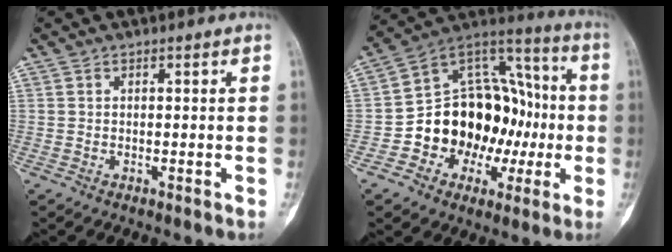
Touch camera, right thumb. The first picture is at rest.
{"total": 21.9, "force": [-3.4, 16.2, 14.3], "torque": [-0.159, 0.062, -0.043]}